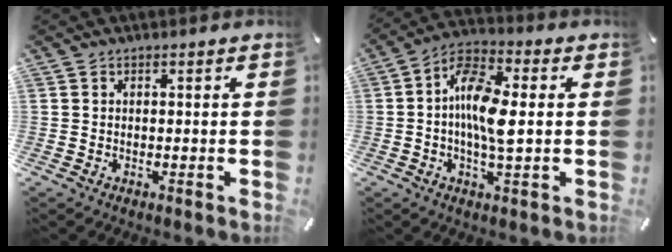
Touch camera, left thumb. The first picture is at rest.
{"total": 11.4, "force": [-0.2, 4.4, 10.5], "torque": [-0.208, 0.004, -0.004]}